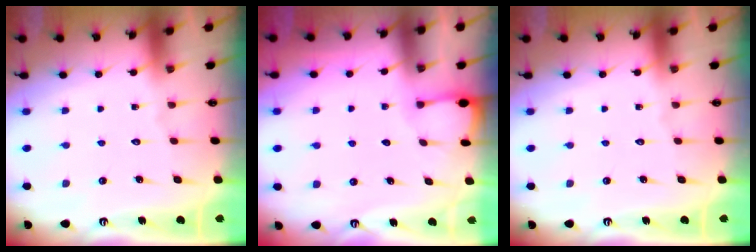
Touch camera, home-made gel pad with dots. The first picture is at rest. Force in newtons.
{"total": 2.0, "press": 2.0, "slide": 0.2}
{"total": 0.0}